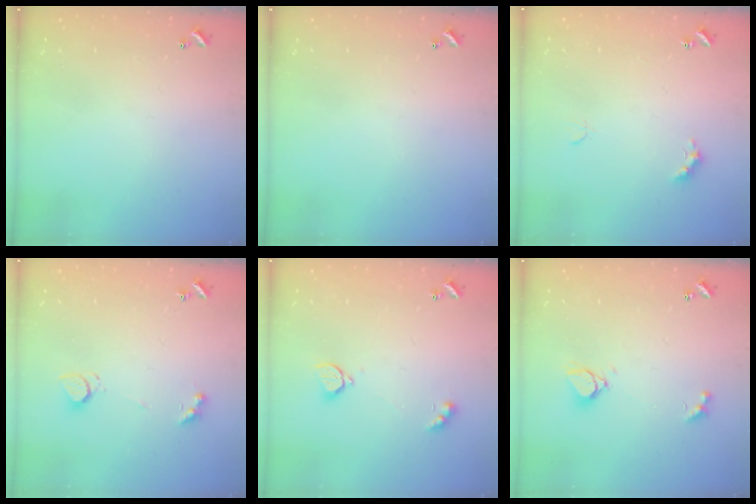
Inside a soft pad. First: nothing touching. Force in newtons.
{"total": 0.0}
{"total": 2.8, "press": 2.7, "slide": 0.6}
{"total": 2.4, "press": 2.3, "slide": 0.6}
{"total": 2.4, "press": 2.3, "slide": 0.8}
{"total": 2.1, "press": 2.0, "slide": 0.5}